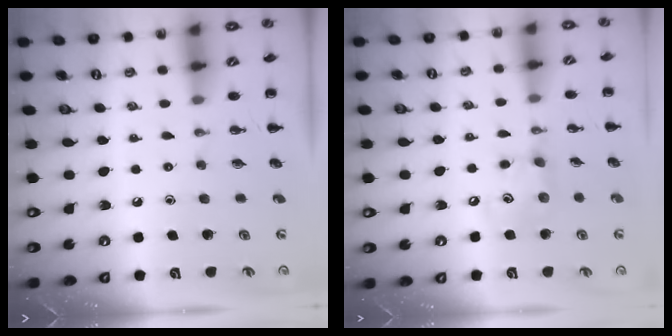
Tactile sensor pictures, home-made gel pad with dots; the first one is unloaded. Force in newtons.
{"total": 7.0, "press": 6.9, "slide": 0.9}